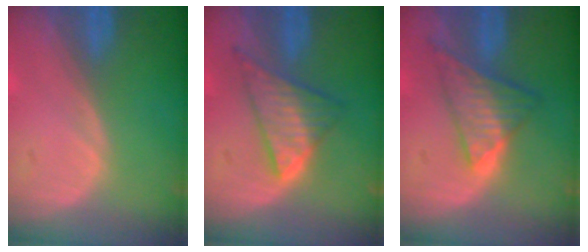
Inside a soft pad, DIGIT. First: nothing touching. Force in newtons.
{"total": 6.4, "press": 6.4, "slide": 0.1}
{"total": 6.8, "press": 6.5, "slide": 2.2}